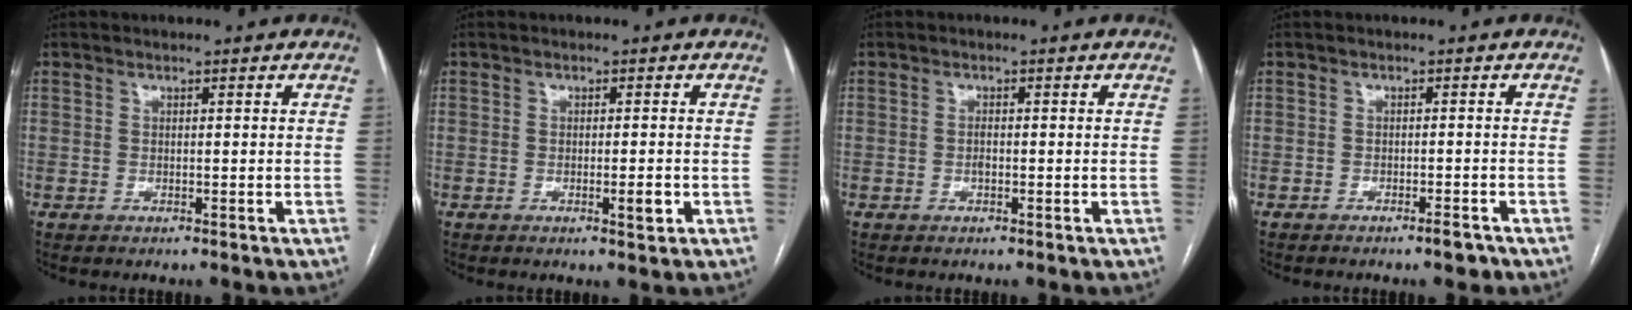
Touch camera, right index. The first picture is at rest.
{"total": 2.0, "force": [-0.7, 0.3, 1.9], "torque": [-0.027, -0.003, -0.008]}
{"total": 0.8, "force": [-0.3, 0.3, 0.7], "torque": [-0.015, 0.001, -0.006]}
{"total": 1.9, "force": [-1.4, 0.4, 1.1], "torque": [-0.017, 0.000, -0.018]}